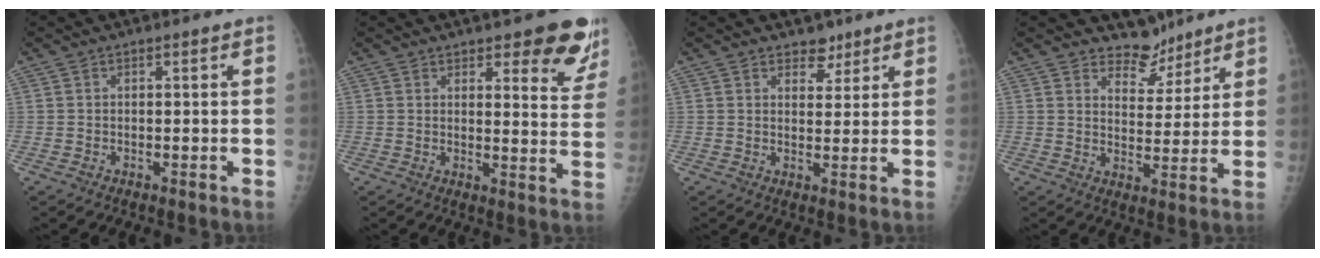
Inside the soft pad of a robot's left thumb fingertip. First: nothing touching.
{"total": 9.8, "force": [6.9, 3.4, 6.0], "torque": [-0.029, -0.044, 0.077]}
{"total": 3.7, "force": [2.8, 2.3, 0.9], "torque": [0.008, -0.019, 0.043]}
{"total": 6.6, "force": [5.7, 3.3, 0.6], "torque": [0.023, -0.048, 0.099]}